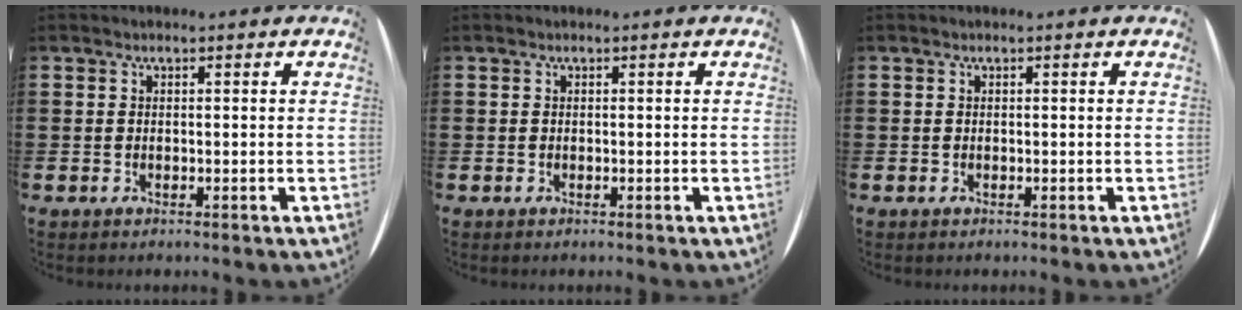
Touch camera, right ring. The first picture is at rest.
{"total": 0.0}
{"total": 0.0}